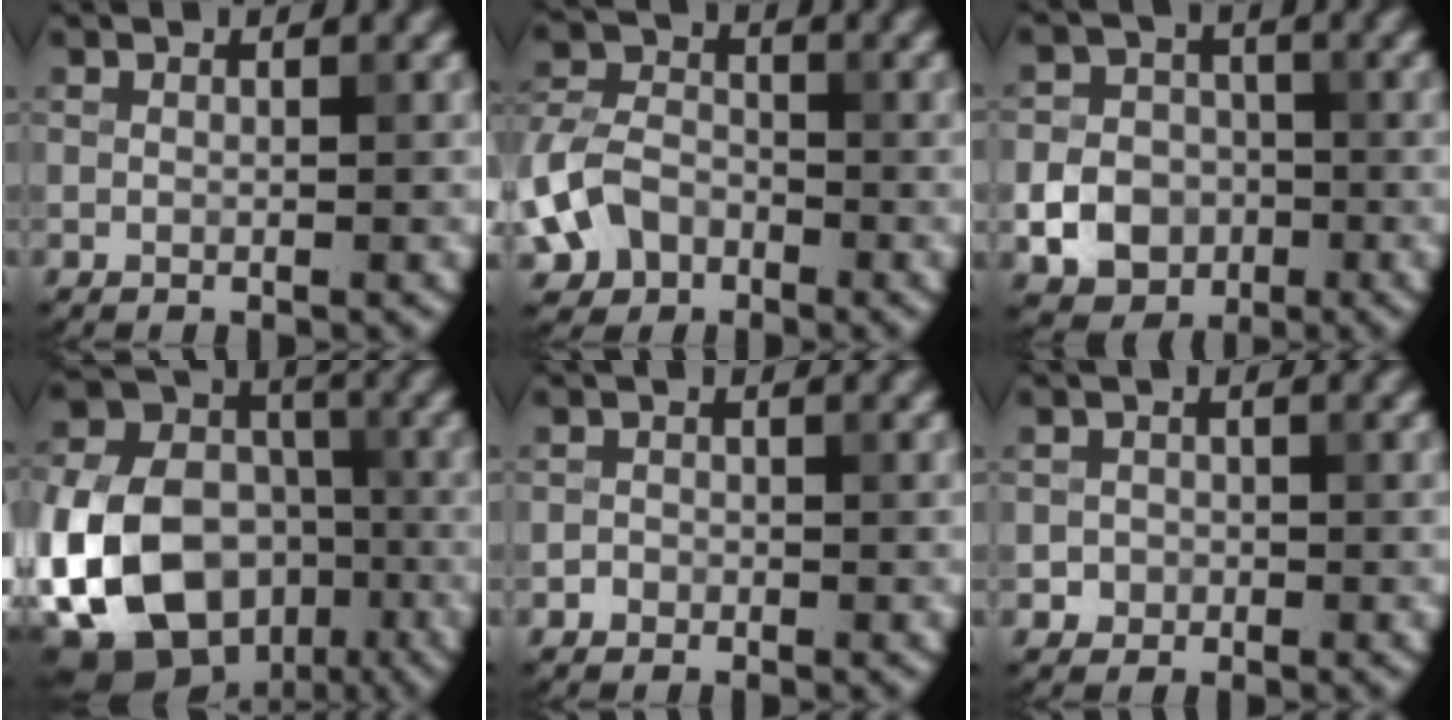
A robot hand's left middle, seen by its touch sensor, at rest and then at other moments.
{"total": 6.1, "force": [-2.7, 4.5, 3.2], "torque": [-0.072, 0.001, -0.065]}
{"total": 5.0, "force": [-1.5, 4.3, 2.2], "torque": [-0.034, 0.000, -0.034]}
{"total": 15.5, "force": [-5.0, 11.4, 9.2], "torque": [-0.208, -0.023, -0.092]}
{"total": 0.7, "force": [-0.4, 0.6, 0.0], "torque": [0.006, 0.000, -0.007]}
{"total": 1.2, "force": [-0.4, 1.2, 0.0], "torque": [0.013, 0.000, -0.008]}